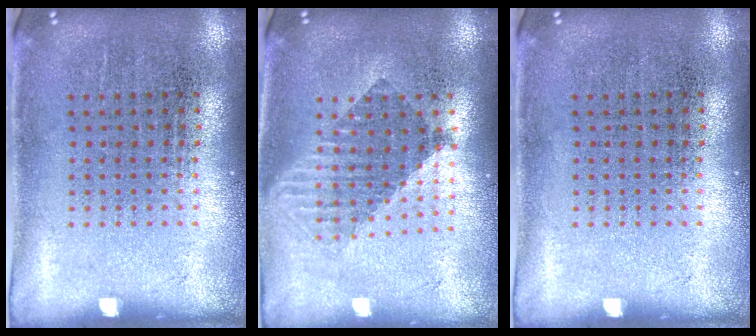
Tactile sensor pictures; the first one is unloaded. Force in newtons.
{"total": 1.6, "press": 1.3, "slide": 0.9}
{"total": 0.0}